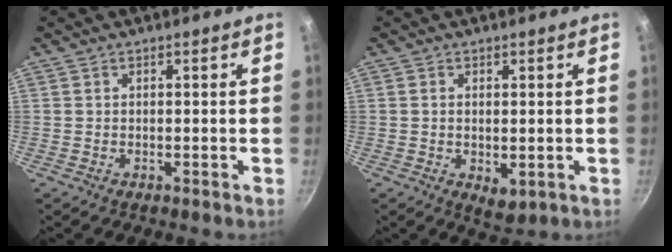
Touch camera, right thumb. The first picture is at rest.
{"total": 3.9, "force": [-0.2, 2.1, 3.2], "torque": [-0.047, -0.013, 0.002]}